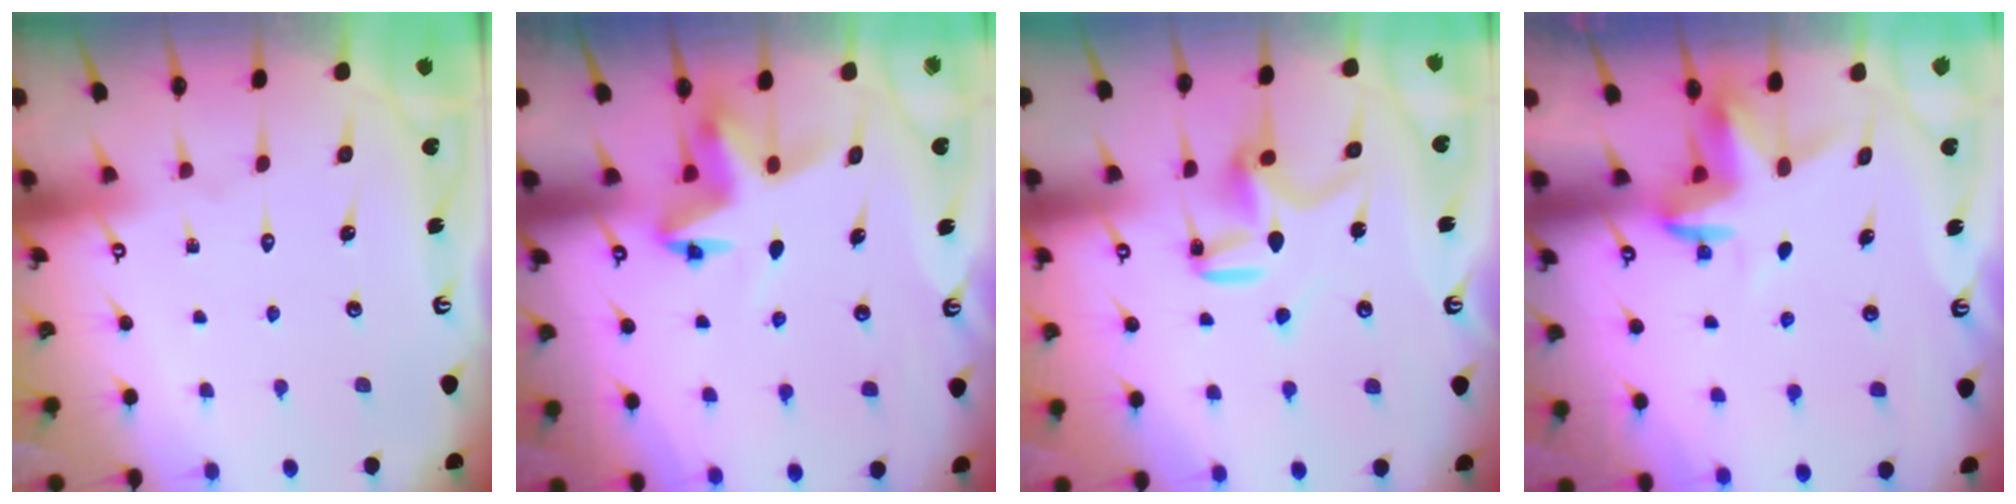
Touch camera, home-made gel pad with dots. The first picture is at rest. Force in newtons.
{"total": 5.5, "press": 5.5, "slide": 0.1}
{"total": 9.6, "press": 9.6, "slide": 0.7}
{"total": 3.6, "press": 3.6, "slide": 0.2}